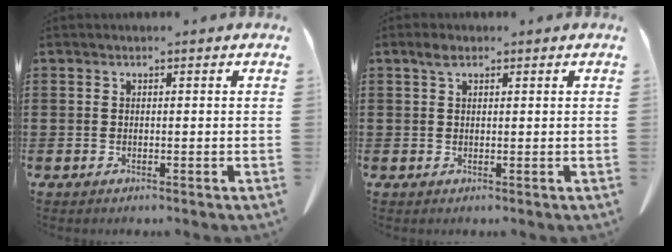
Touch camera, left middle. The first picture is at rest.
{"total": 1.7, "force": [0.9, 0.9, 1.0], "torque": [-0.025, 0.004, 0.017]}